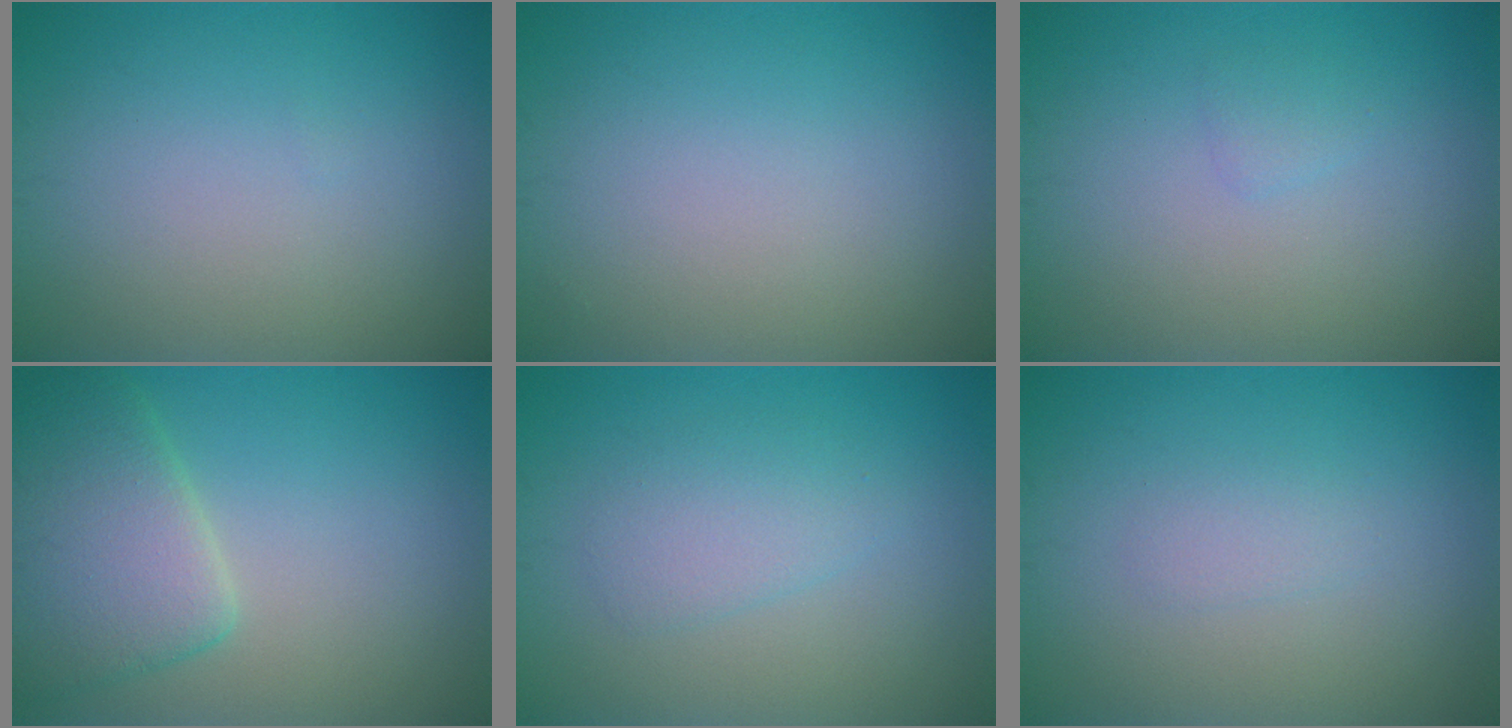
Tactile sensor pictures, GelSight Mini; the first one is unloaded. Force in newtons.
{"total": 0.0}
{"total": 0.8, "press": 0.8, "slide": 0.0}
{"total": 5.9, "press": 5.9, "slide": 0.2}
{"total": 2.3, "press": 2.3, "slide": 0.2}
{"total": 1.0, "press": 1.0, "slide": 0.1}